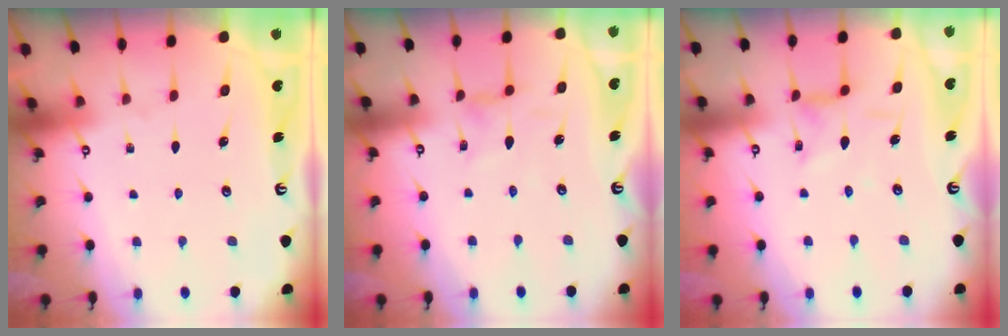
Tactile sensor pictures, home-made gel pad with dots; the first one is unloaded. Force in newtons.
{"total": 1.7, "press": 1.7, "slide": 0.5}
{"total": 2.8, "press": 2.8, "slide": 0.2}